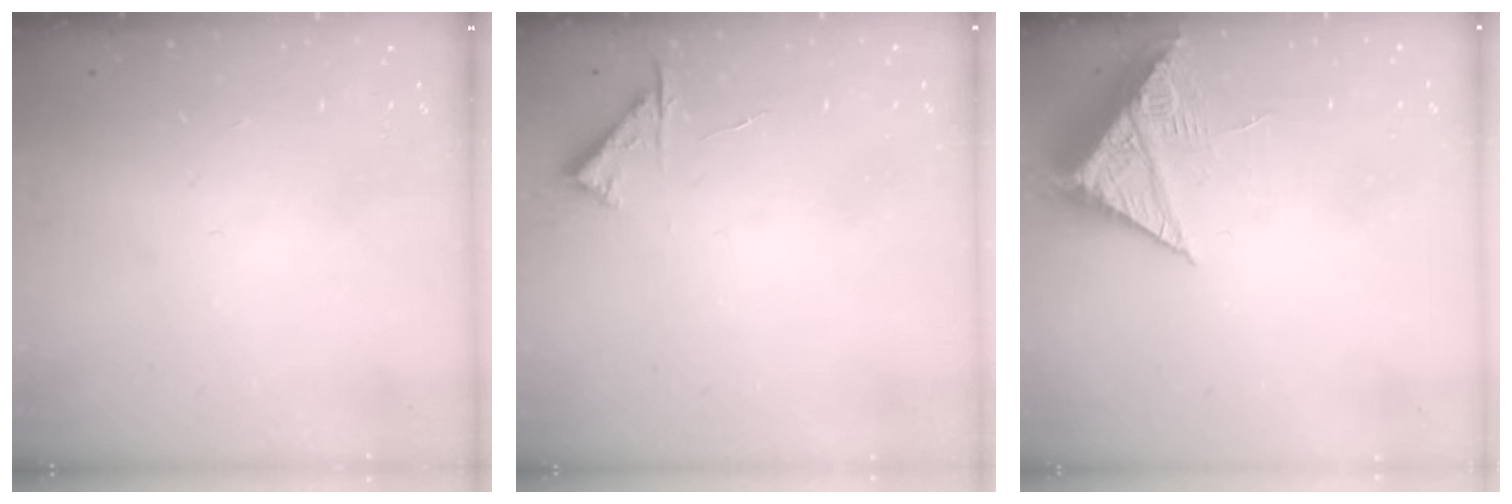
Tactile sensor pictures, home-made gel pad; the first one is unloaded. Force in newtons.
{"total": 4.7, "press": 4.6, "slide": 0.6}
{"total": 8.3, "press": 8.3, "slide": 0.3}